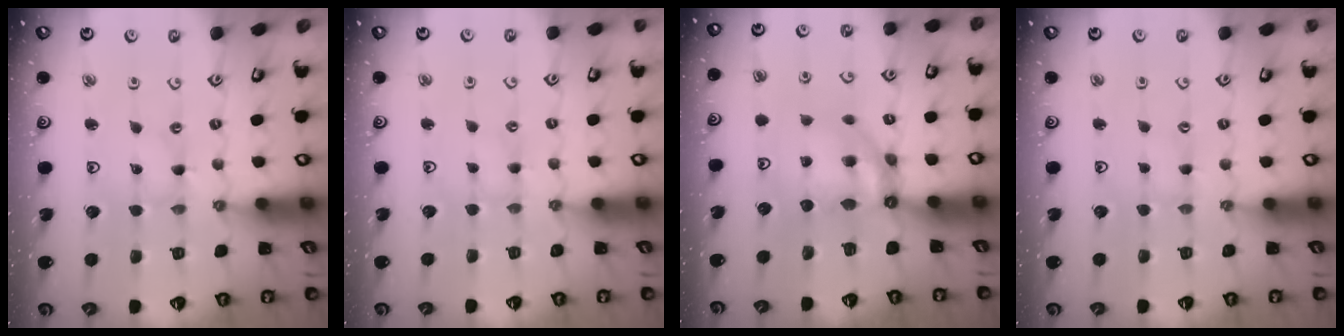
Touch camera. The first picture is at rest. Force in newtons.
{"total": 1.2, "press": 1.2, "slide": 0.3}
{"total": 7.0, "press": 7.0, "slide": 0.8}
{"total": 1.0, "press": 1.0, "slide": 0.2}